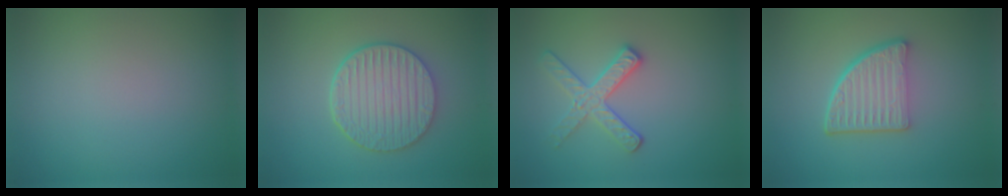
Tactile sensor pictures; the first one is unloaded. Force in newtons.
{"total": 5.9, "press": 4.7, "slide": 3.6}
{"total": 2.8, "press": 2.6, "slide": 1.0}
{"total": 5.3, "press": 3.8, "slide": 3.7}